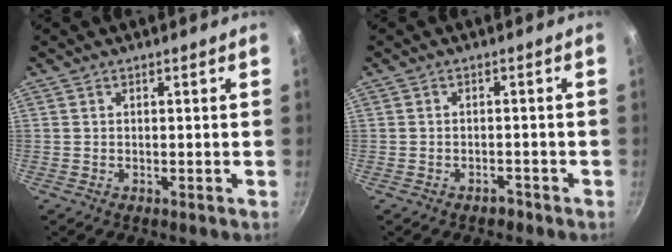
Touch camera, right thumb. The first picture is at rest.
{"total": 1.6, "force": [-1.3, 0.8, 0.5], "torque": [0.003, 0.018, -0.012]}